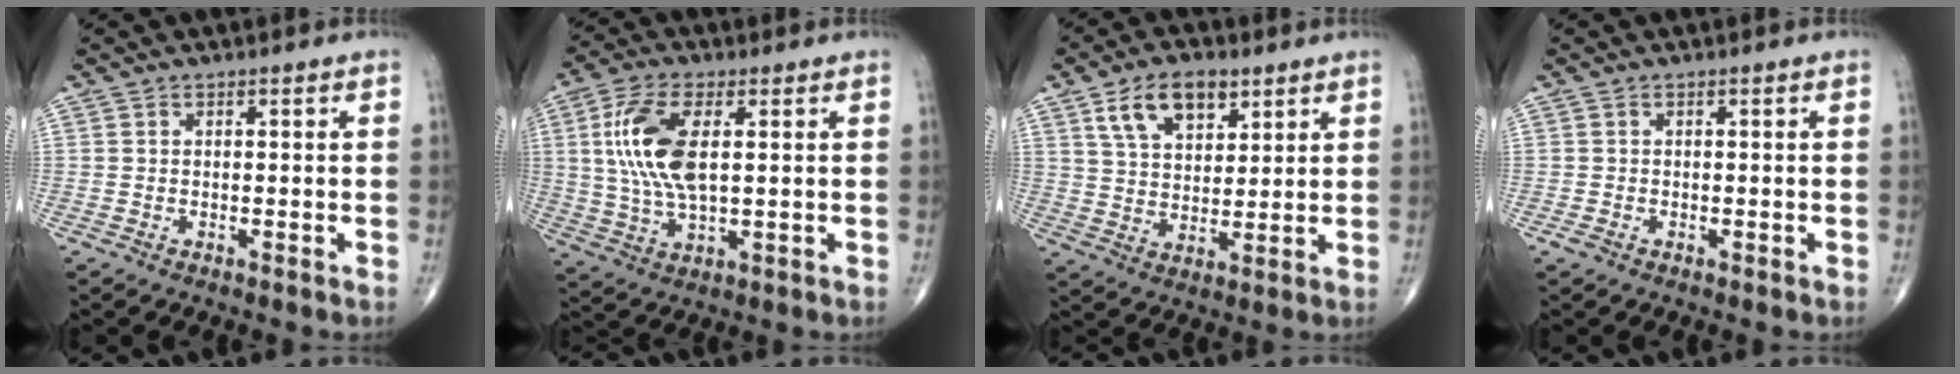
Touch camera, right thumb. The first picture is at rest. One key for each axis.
{"total": 12.6, "fx": 2.4, "fy": 5.5, "fz": 11.1, "tx": -0.237, "ty": -0.002, "tz": 0.049}
{"total": 10.4, "fx": 5.6, "fy": 5.9, "fz": 6.6, "tx": -0.096, "ty": -0.020, "tz": 0.103}
{"total": 0.8, "fx": -0.4, "fy": 0.6, "fz": 0.5, "tx": -0.013, "ty": -0.003, "tz": -0.008}